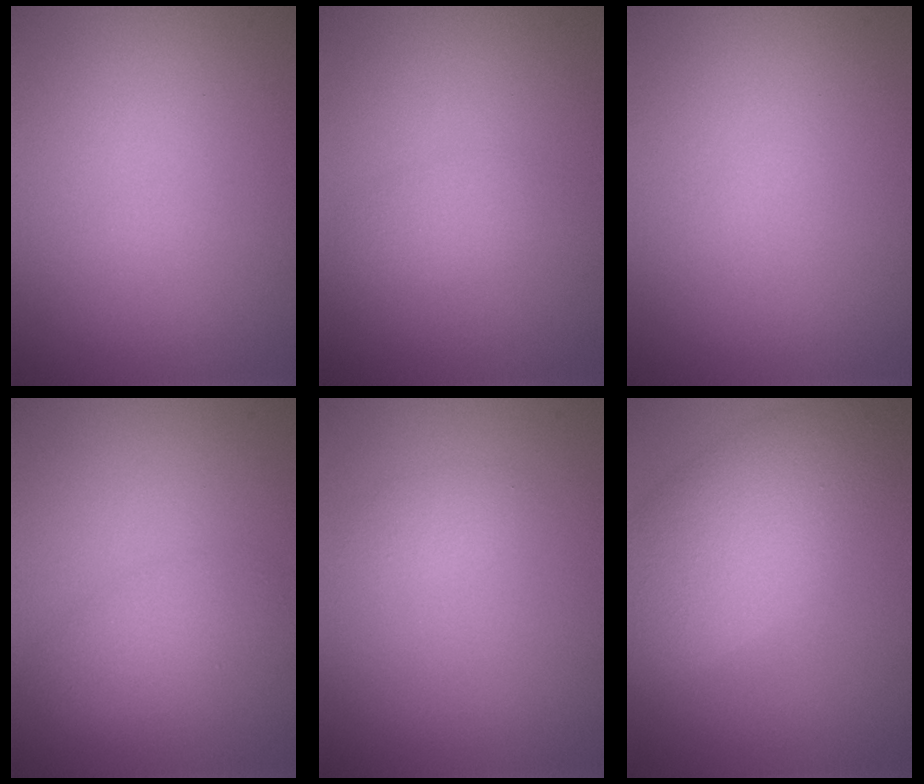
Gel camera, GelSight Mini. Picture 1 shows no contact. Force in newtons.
{"total": 1.4, "press": 1.4, "slide": 0.0}
{"total": 0.0}
{"total": 2.4, "press": 2.4, "slide": 0.0}
{"total": 0.9, "press": 0.9, "slide": 0.1}
{"total": 7.0, "press": 7.0, "slide": 0.4}